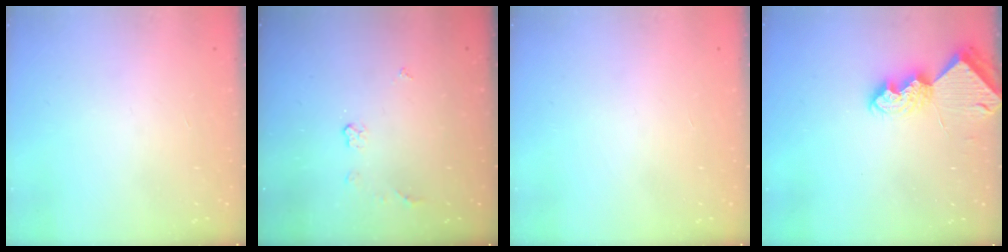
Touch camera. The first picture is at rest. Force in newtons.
{"total": 3.8, "press": 3.8, "slide": 0.6}
{"total": 0.0}
{"total": 7.8, "press": 7.7, "slide": 0.7}